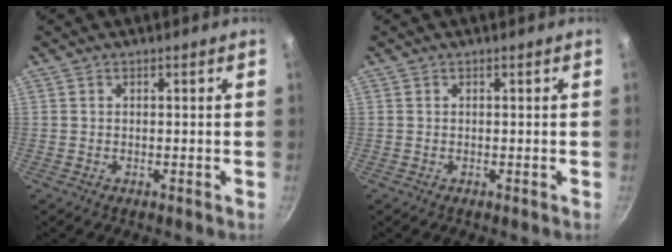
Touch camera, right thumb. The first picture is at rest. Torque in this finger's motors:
{"motor_torque": [0.00, 0.00, 0.00, 0.00, 0.00]}